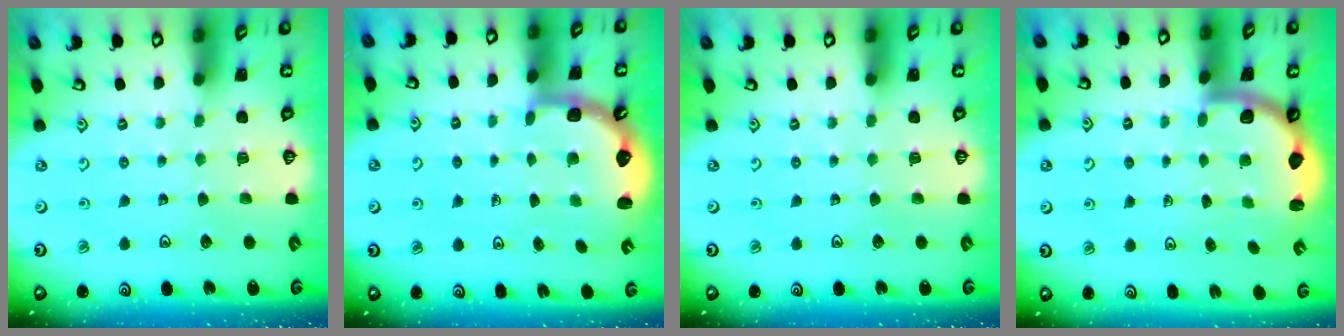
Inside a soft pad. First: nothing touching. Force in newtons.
{"total": 2.5, "press": 2.1, "slide": 1.3}
{"total": 0.0}
{"total": 2.6, "press": 2.5, "slide": 0.7}